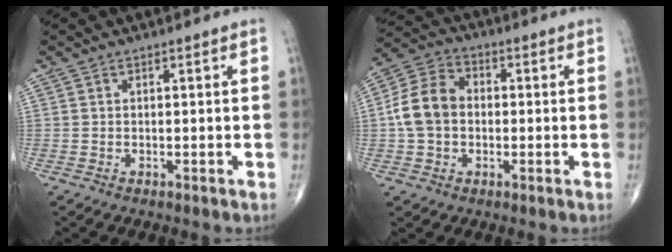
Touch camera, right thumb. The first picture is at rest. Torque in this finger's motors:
{"motor_torque": [0.02, 1.63, 0.57, -0.45, 0.09]}